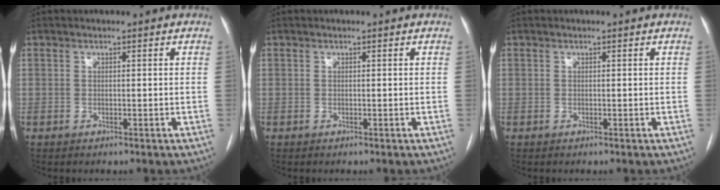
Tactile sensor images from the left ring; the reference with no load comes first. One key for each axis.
{"total": 0.0}
{"total": 0.0}